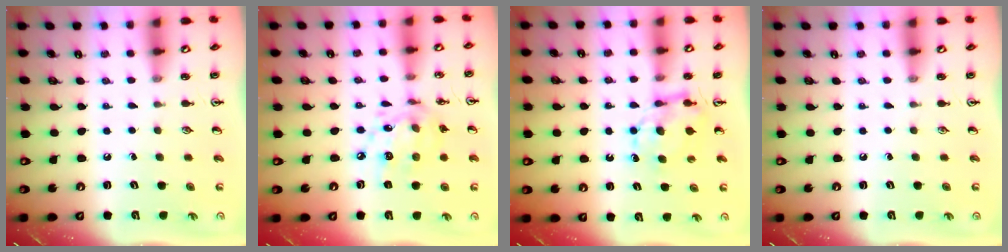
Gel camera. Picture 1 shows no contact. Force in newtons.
{"total": 12.8, "press": 12.8, "slide": 0.8}
{"total": 6.8, "press": 6.8, "slide": 0.5}
{"total": 0.0}